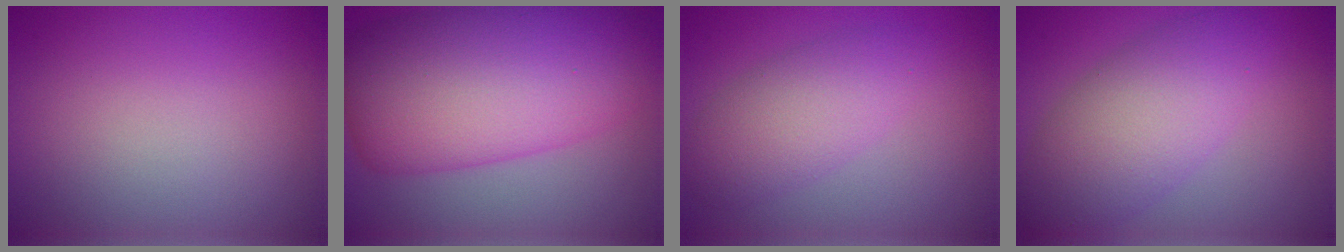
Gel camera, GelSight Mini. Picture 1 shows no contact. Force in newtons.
{"total": 12.6, "press": 12.6, "slide": 0.2}
{"total": 4.3, "press": 4.3, "slide": 0.1}
{"total": 6.7, "press": 6.7, "slide": 0.5}